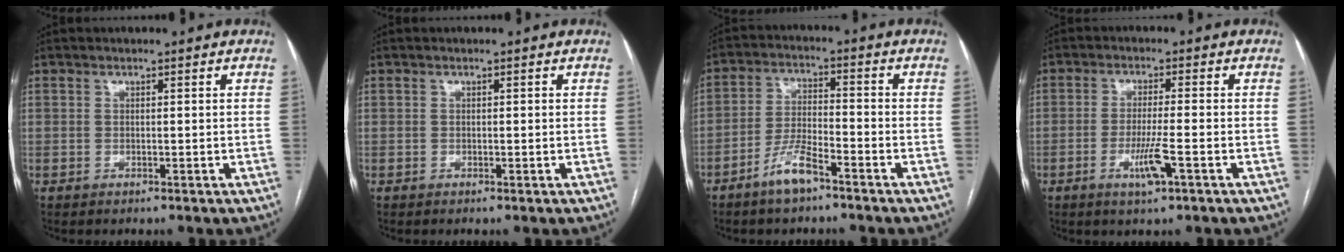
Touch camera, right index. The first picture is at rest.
{"total": 0.0}
{"total": 6.5, "force": [-4.5, 1.4, 4.4], "torque": [-0.094, 0.000, -0.088]}
{"total": 5.2, "force": [-2.3, 0.0, 4.7], "torque": [-0.090, -0.010, -0.042]}